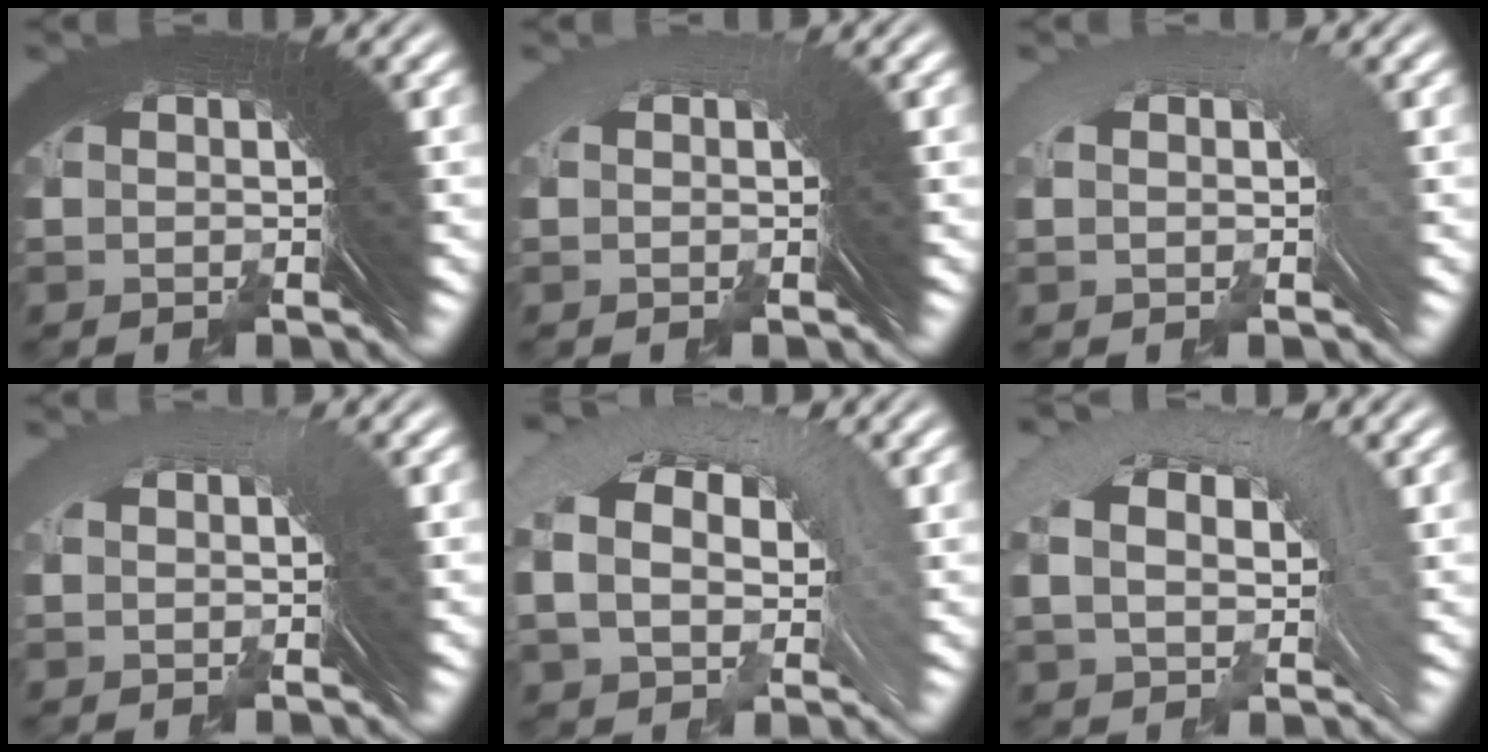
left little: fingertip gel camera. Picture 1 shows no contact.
{"total": 0.7, "force": [-0.2, -0.6, 0.2], "torque": [0.008, 0.017, -0.009]}
{"total": 1.7, "force": [0.5, 0.1, 1.6], "torque": [-0.014, 0.025, 0.003]}
{"total": 1.0, "force": [0.3, -0.2, 0.9], "torque": [0.004, 0.024, -0.002]}
{"total": 7.0, "force": [1.7, 4.5, 5.1], "torque": [-0.091, 0.003, 0.030]}
{"total": 5.5, "force": [1.8, 2.9, 4.3], "torque": [-0.068, 0.023, 0.027]}